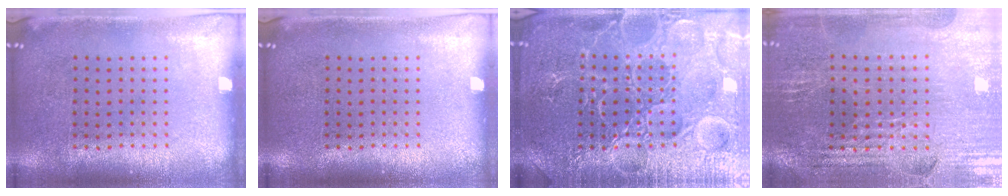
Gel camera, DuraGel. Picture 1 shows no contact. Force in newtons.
{"total": 0.0}
{"total": 7.5, "press": 7.4, "slide": 1.0}
{"total": 2.9, "press": 2.8, "slide": 0.5}